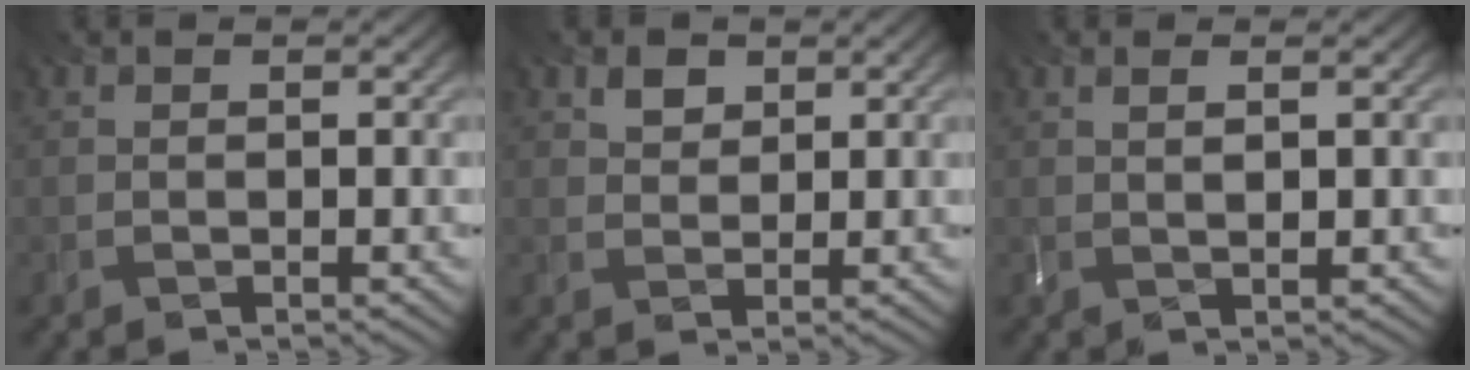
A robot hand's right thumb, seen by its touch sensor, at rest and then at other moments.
{"total": 2.0, "force": [1.6, 1.1, 0.6], "torque": [-0.019, -0.001, 0.021]}
{"total": 1.6, "force": [0.7, 0.1, 1.4], "torque": [-0.032, 0.005, 0.012]}